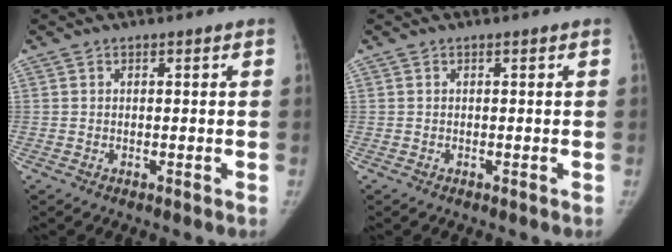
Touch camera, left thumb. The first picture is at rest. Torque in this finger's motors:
{"motor_torque": [0.07, -0.02, 0.12, -0.43, 0.02]}